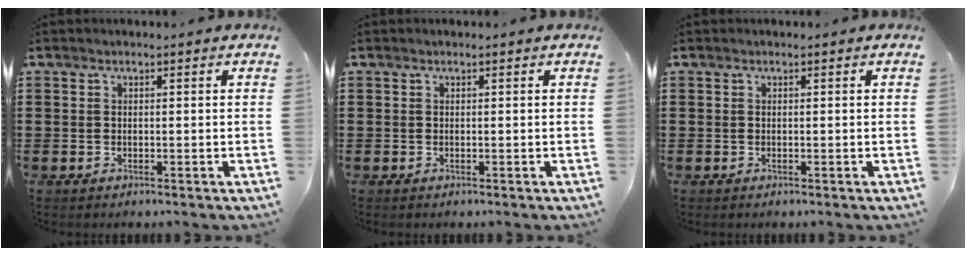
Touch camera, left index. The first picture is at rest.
{"total": 0.0}
{"total": 0.0}